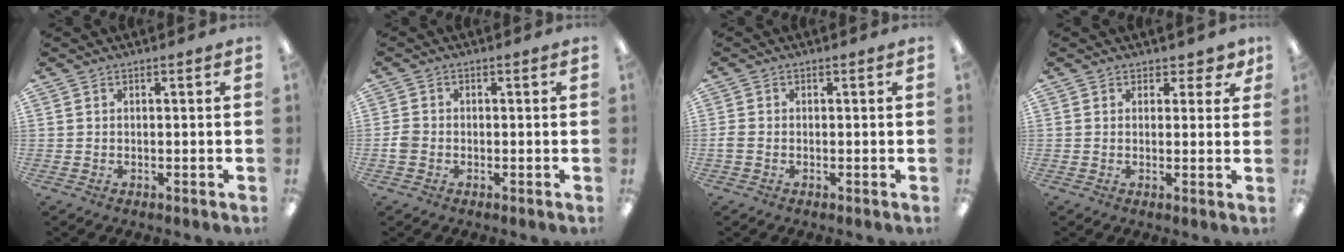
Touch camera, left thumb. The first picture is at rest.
{"total": 2.6, "force": [-0.9, 2.1, 1.2], "torque": [-0.019, 0.006, -0.015]}
{"total": 1.4, "force": [-0.4, 1.1, 0.9], "torque": [-0.015, 0.003, -0.007]}
{"total": 2.8, "force": [1.7, 2.1, 0.8], "torque": [0.007, -0.006, 0.027]}